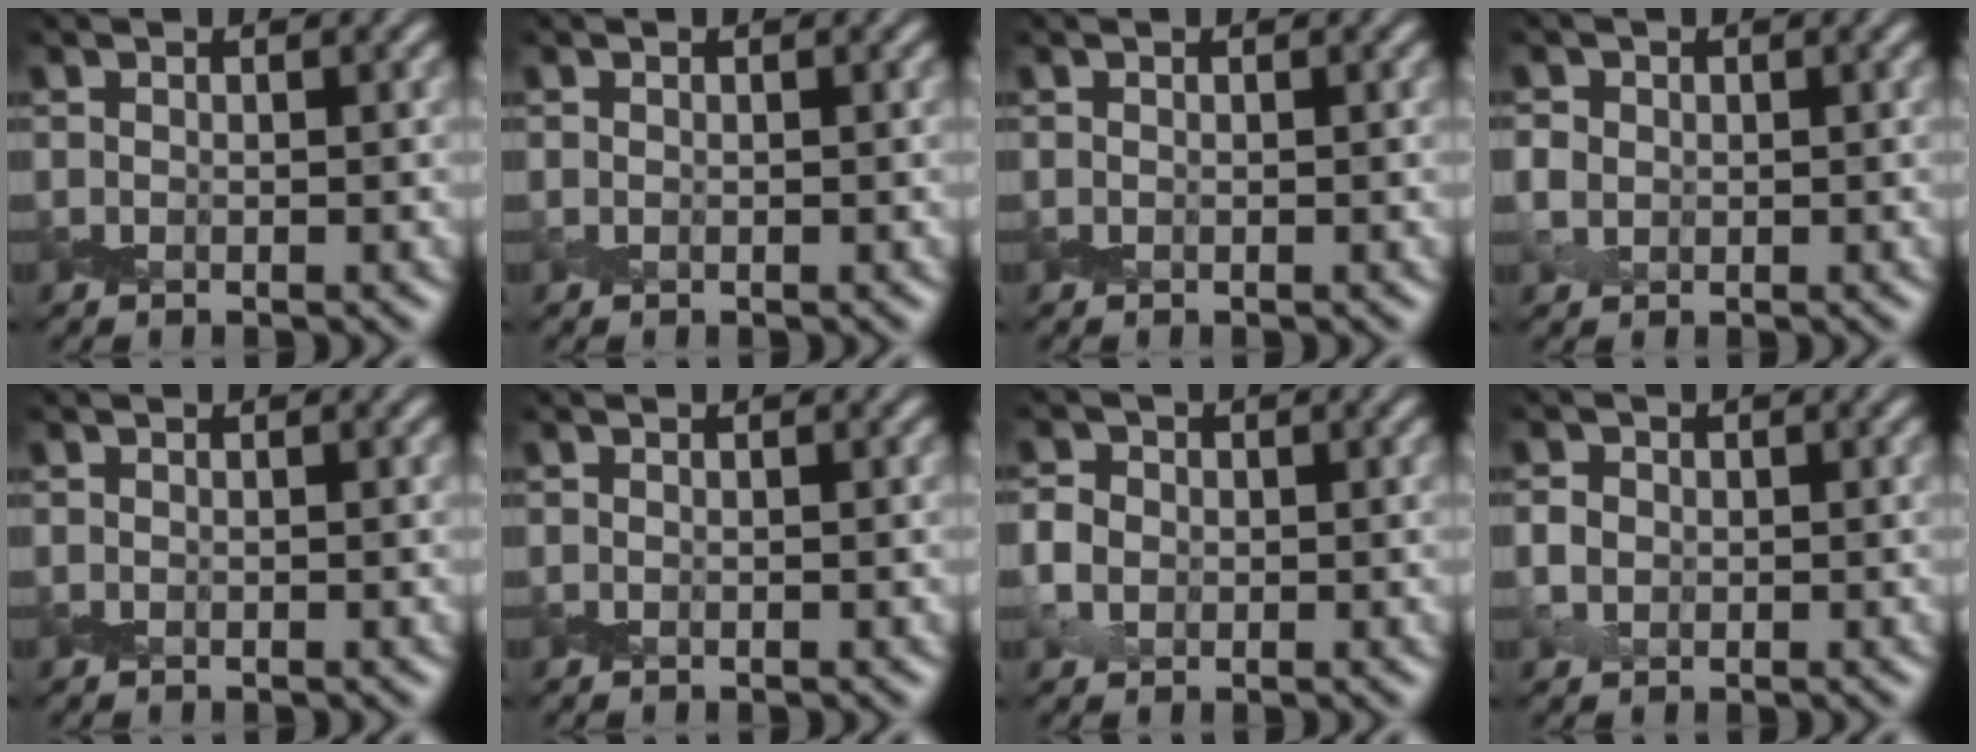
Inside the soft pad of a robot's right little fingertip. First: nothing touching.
{"total": 0.0}
{"total": 0.0}
{"total": 1.2, "force": [0.0, 1.1, 0.4], "torque": [-0.015, 0.000, -0.004]}
{"total": 0.0}
{"total": 0.0}
{"total": 2.2, "force": [-0.5, 1.9, 1.0], "torque": [-0.031, 0.002, -0.013]}
{"total": 1.4, "force": [-0.4, 1.2, 0.5], "torque": [-0.013, 0.000, -0.011]}